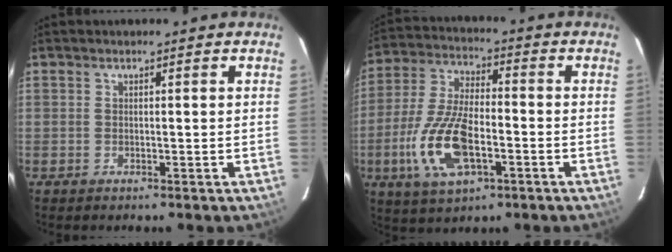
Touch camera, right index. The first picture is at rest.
{"total": 15.0, "force": [-5.0, 6.4, 12.6], "torque": [-0.275, -0.008, -0.091]}